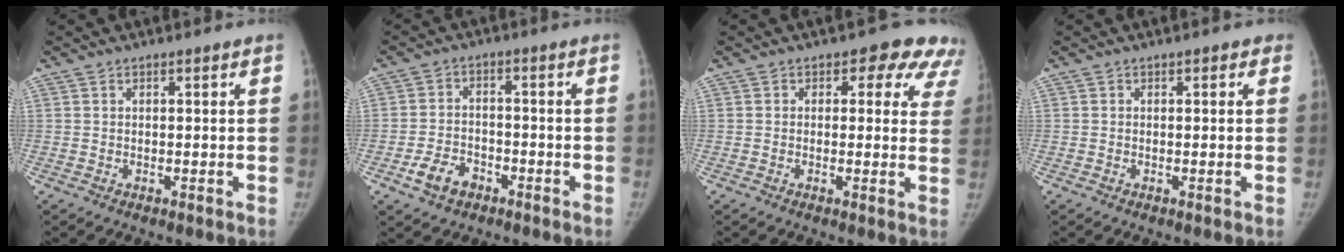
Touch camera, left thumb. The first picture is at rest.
{"total": 6.0, "force": [-3.3, 4.1, 2.9], "torque": [-0.044, 0.021, -0.057]}
{"total": 9.4, "force": [5.0, 5.5, 5.7], "torque": [-0.006, -0.010, 0.039]}
{"total": 1.3, "force": [0.5, 0.6, 1.1], "torque": [-0.009, 0.003, 0.002]}